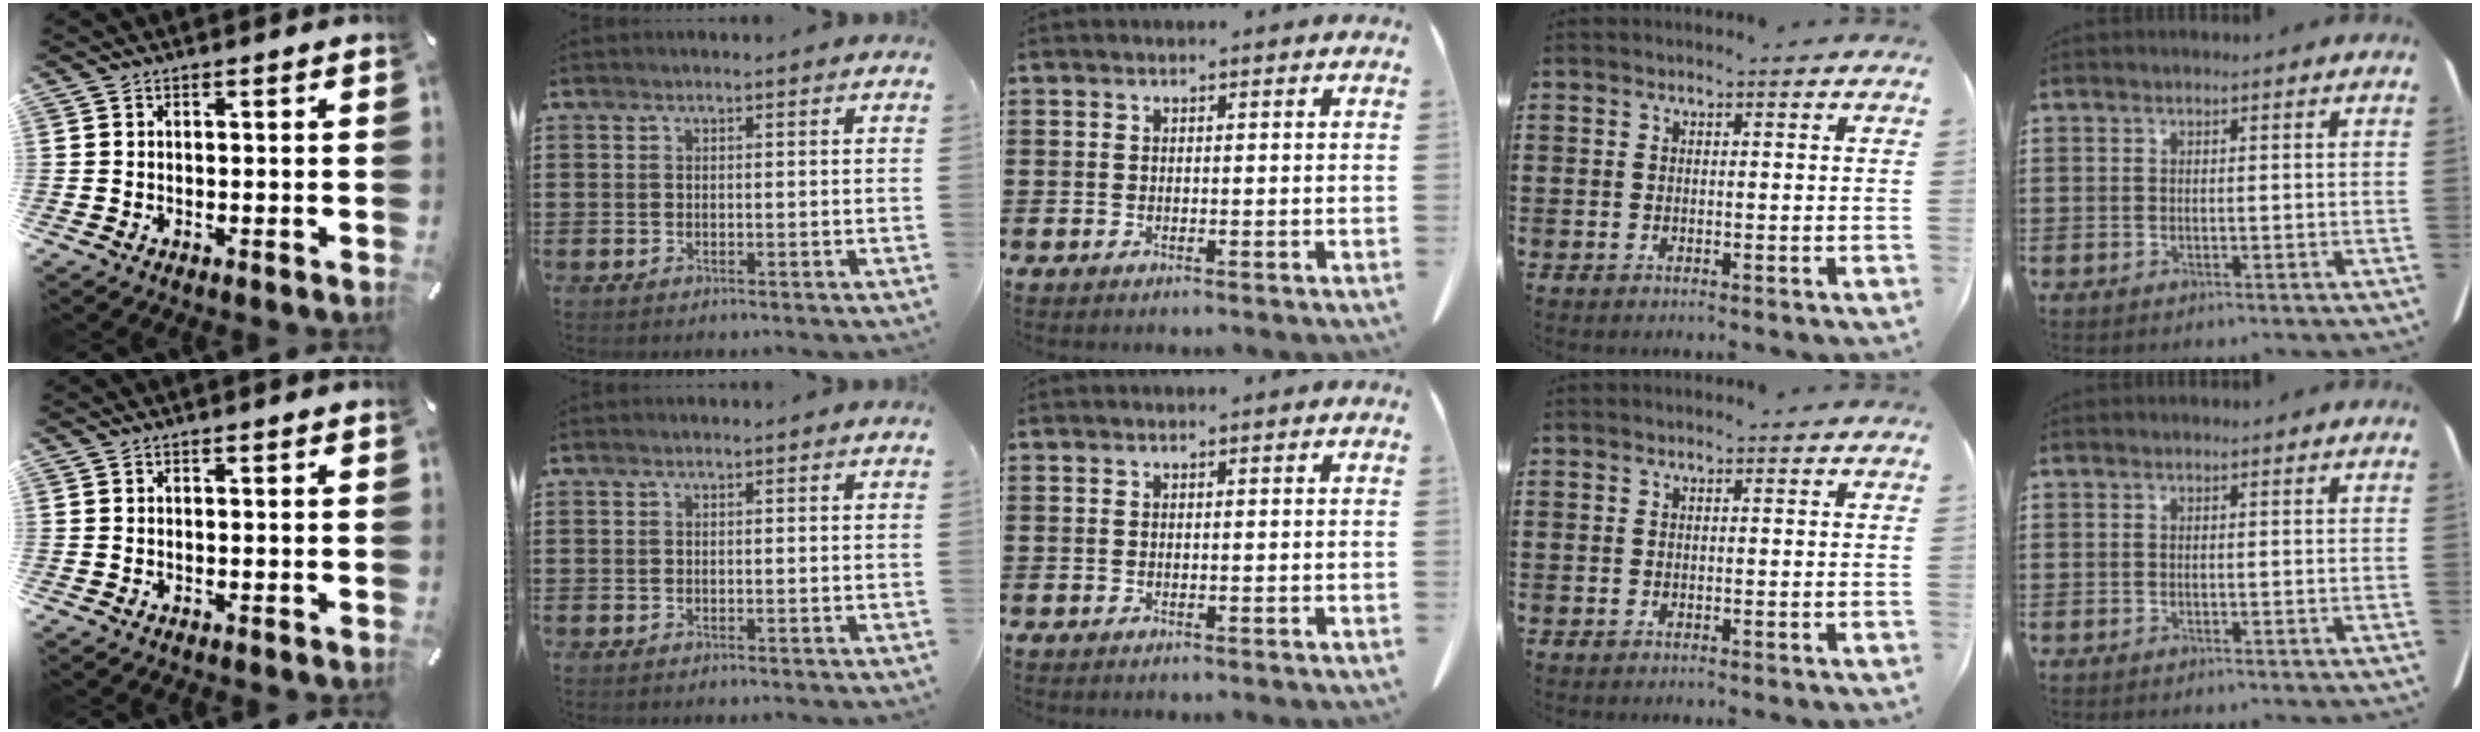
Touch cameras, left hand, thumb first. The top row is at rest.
{}